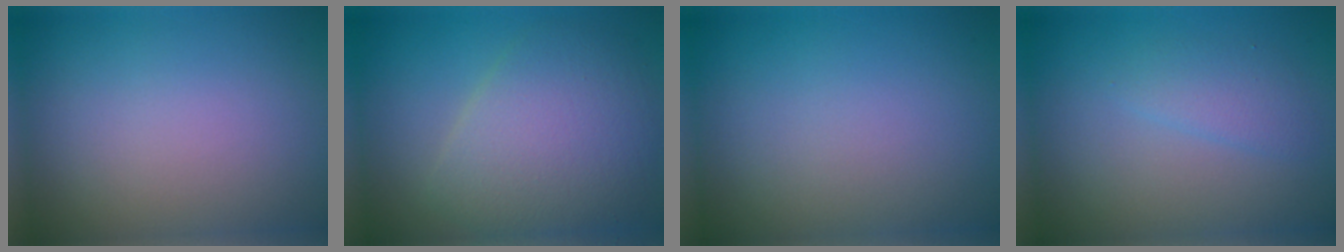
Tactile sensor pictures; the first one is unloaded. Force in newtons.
{"total": 6.7, "press": 6.7, "slide": 0.1}
{"total": 0.0}
{"total": 1.9, "press": 1.9, "slide": 0.1}